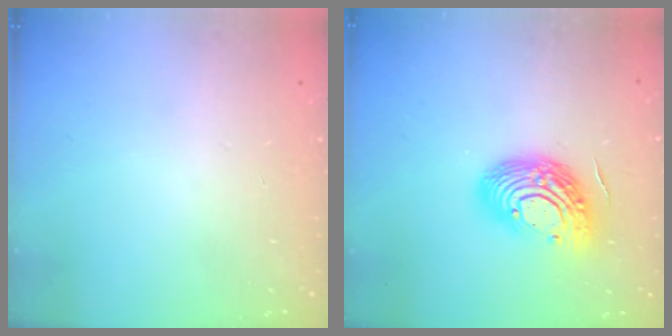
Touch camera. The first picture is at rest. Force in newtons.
{"total": 16.2, "press": 16.1, "slide": 1.2}